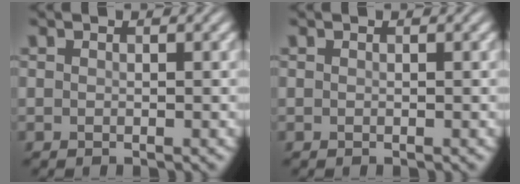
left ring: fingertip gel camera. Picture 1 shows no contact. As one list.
[{"total": 0.0}]